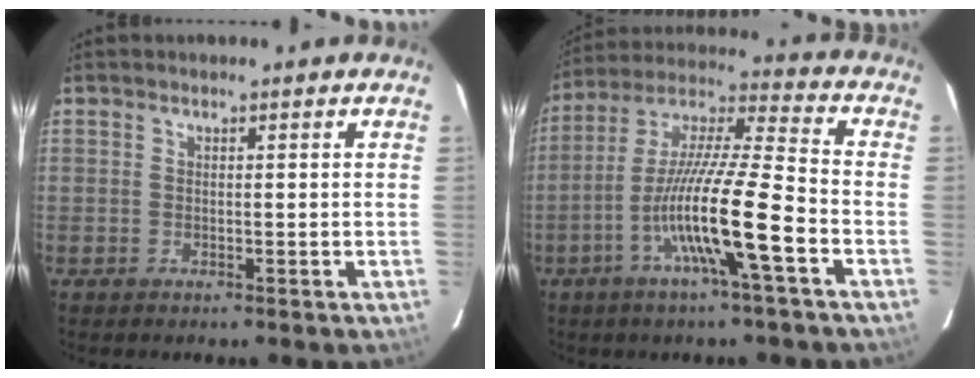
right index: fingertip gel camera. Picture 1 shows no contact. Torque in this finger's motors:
{"motor_torque": [1.52, -0.62, 1.05, 0.21]}